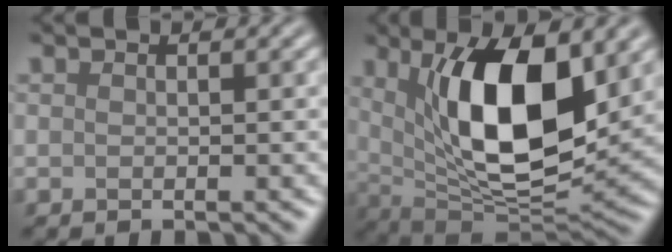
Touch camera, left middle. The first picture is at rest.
{"total": 11.9, "force": [3.4, 4.8, 10.4], "torque": [-0.160, -0.013, 0.058]}